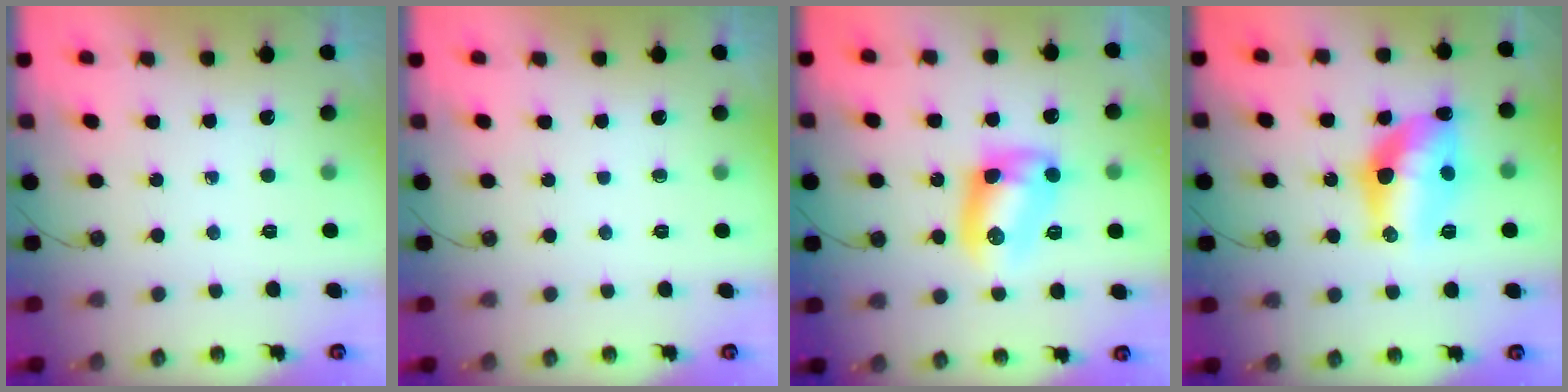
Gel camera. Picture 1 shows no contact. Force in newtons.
{"total": 0.0}
{"total": 10.9, "press": 10.2, "slide": 3.9}
{"total": 14.9, "press": 14.3, "slide": 4.1}